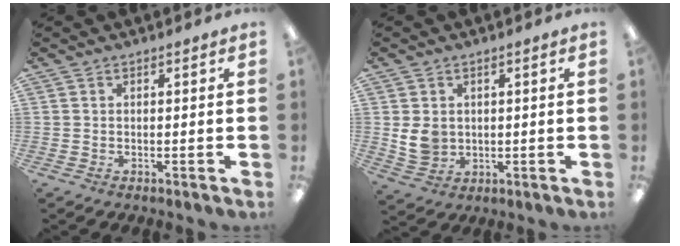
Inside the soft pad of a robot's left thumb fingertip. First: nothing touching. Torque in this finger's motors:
{"motor_torque": [-0.05, 0.12, 0.07, -0.08, 0.01]}